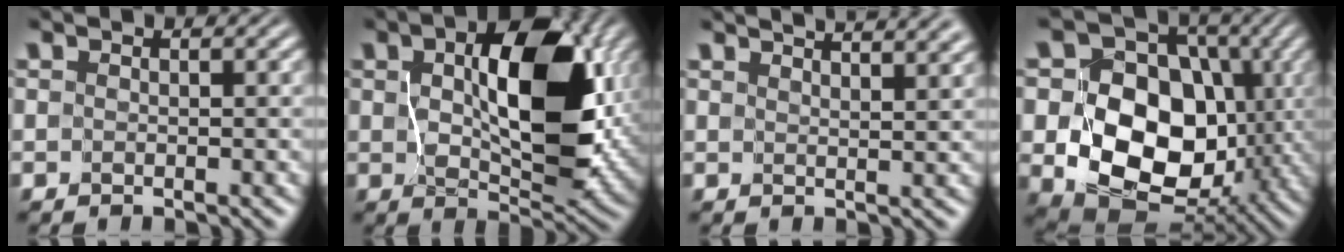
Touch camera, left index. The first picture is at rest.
{"total": 10.2, "force": [1.9, 5.4, 8.4], "torque": [-0.141, -0.001, 0.036]}
{"total": 7.0, "force": [5.6, 2.2, 3.6], "torque": [-0.021, 0.036, 0.041]}
{"total": 12.8, "force": [-0.2, 10.0, 7.9], "torque": [-0.120, -0.010, -0.013]}